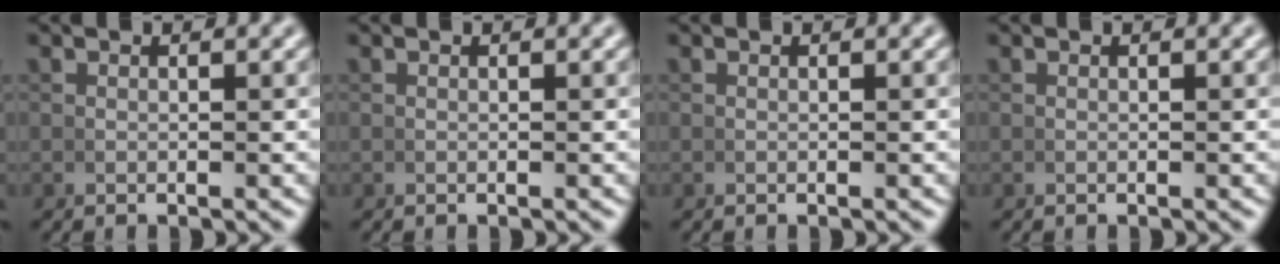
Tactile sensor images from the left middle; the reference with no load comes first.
{"total": 0.0}
{"total": 0.0}
{"total": 0.0}